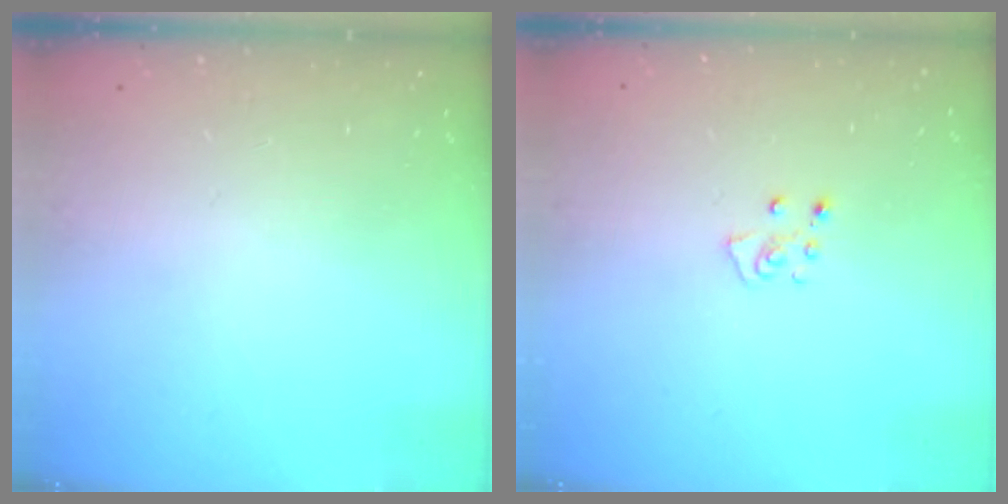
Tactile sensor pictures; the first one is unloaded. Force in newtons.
{"total": 4.7, "press": 4.7, "slide": 0.5}